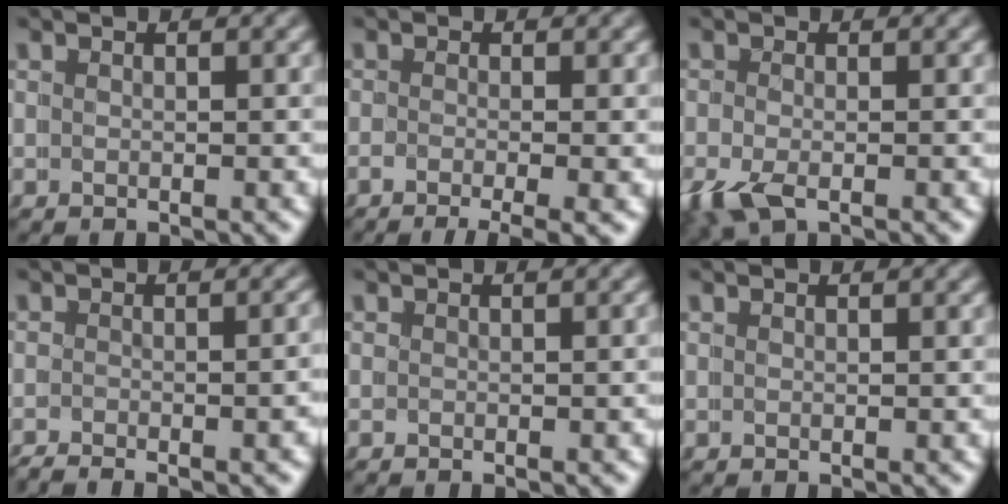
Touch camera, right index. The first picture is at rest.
{"total": 3.8, "force": [-2.5, 0.1, 2.8], "torque": [-0.033, -0.007, -0.038]}
{"total": 3.3, "force": [-2.0, 1.3, 2.2], "torque": [-0.062, -0.024, -0.027]}
{"total": 3.2, "force": [-2.7, 0.1, 1.6], "torque": [-0.011, -0.001, -0.045]}
{"total": 0.6, "force": [-0.2, -0.2, 0.5], "torque": [-0.001, 0.005, -0.008]}
{"total": 0.0}